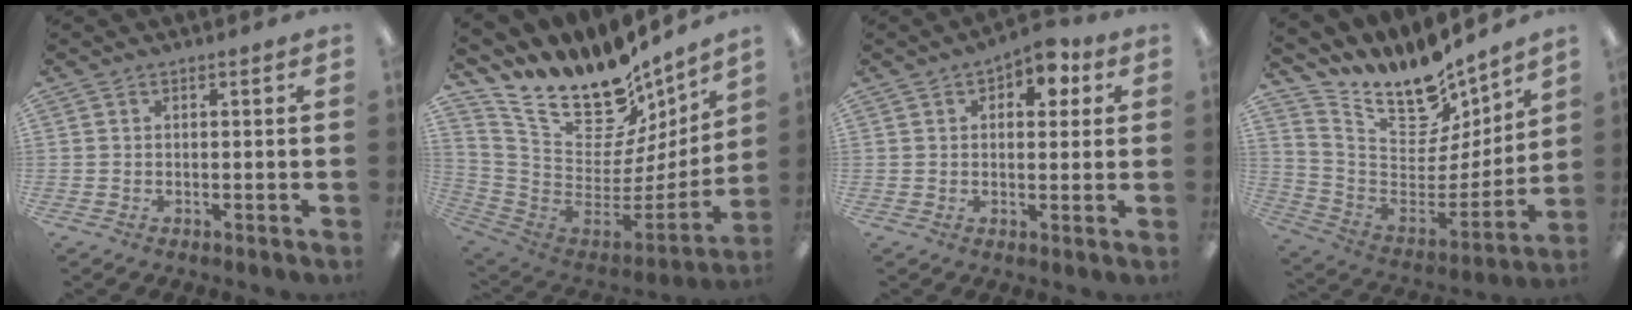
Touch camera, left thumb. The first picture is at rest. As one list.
[{"total": 18.3, "force": [14.8, 8.0, 7.2], "torque": [-0.128, -0.135, 0.266]}, {"total": 6.5, "force": [3.1, 3.9, 4.1], "torque": [-0.046, -0.006, 0.049]}, {"total": 14.6, "force": [12.2, 6.4, 5.0], "torque": [-0.094, -0.115, 0.217]}]